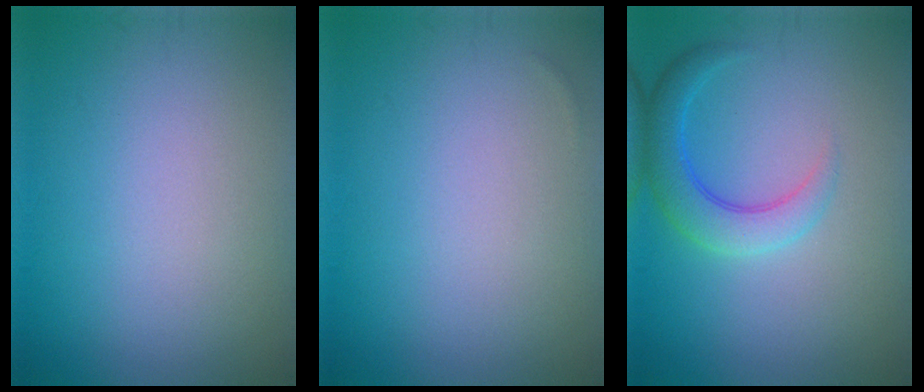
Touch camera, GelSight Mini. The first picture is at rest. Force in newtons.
{"total": 0.0}
{"total": 3.6, "press": 3.6, "slide": 0.4}